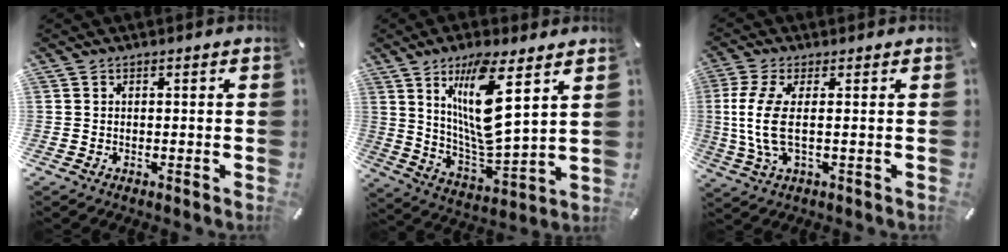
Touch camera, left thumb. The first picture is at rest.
{"total": 15.9, "force": [7.9, 3.9, 13.3], "torque": [-0.274, -0.040, 0.124]}
{"total": 8.8, "force": [0.5, 2.7, 8.4], "torque": [-0.190, -0.022, 0.005]}